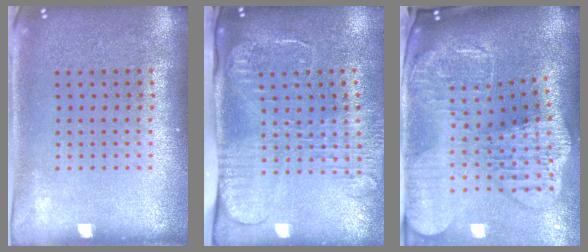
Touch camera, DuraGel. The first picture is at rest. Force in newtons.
{"total": 2.6, "press": 2.1, "slide": 1.7}
{"total": 4.0, "press": 3.1, "slide": 2.6}